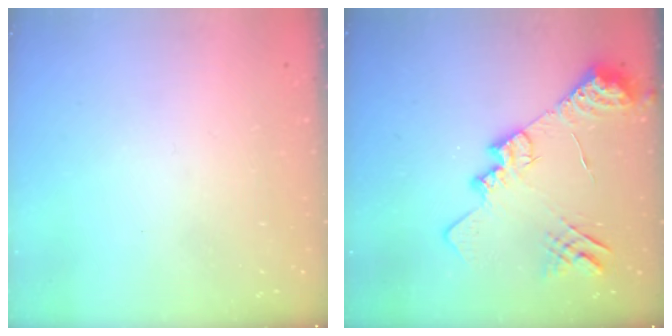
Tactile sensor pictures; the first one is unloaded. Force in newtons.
{"total": 18.1, "press": 18.1, "slide": 1.6}